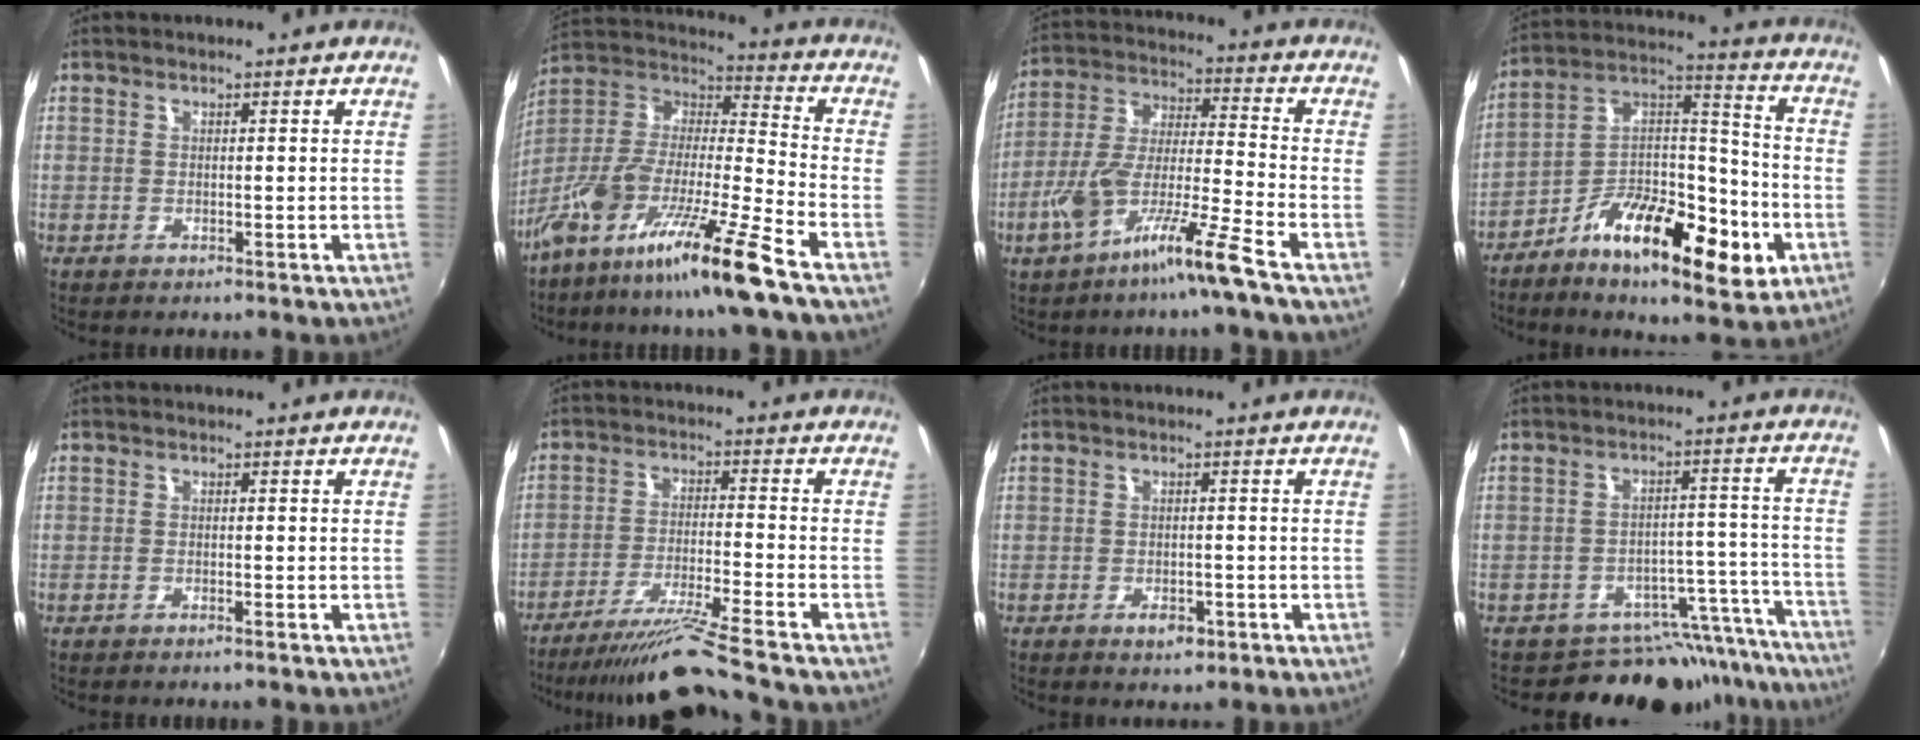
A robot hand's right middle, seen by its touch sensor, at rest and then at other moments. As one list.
[{"total": 19.2, "force": [-13.6, -0.3, 13.6], "torque": [-0.235, -0.031, -0.253]}, {"total": 12.6, "force": [-7.4, 0.1, 10.2], "torque": [-0.201, -0.010, -0.142]}, {"total": 18.5, "force": [-8.6, 6.9, 14.8], "torque": [-0.245, 0.006, -0.147]}, {"total": 0.6, "force": [-0.6, 0.0, 0.3], "torque": [-0.005, -0.002, -0.012]}, {"total": 10.7, "force": [-9.5, -2.7, 4.2], "torque": [-0.097, -0.006, -0.167]}, {"total": 2.7, "force": [-1.5, 1.6, 1.7], "torque": [-0.031, -0.005, -0.021]}, {"total": 15.7, "force": [-14.2, 6.3, 1.8], "torque": [-0.011, 0.056, -0.176]}]